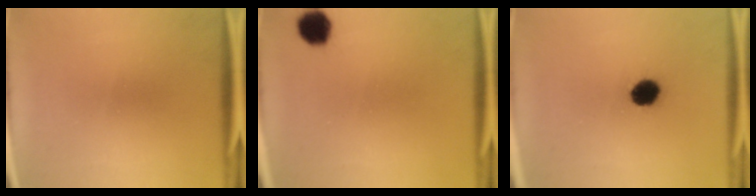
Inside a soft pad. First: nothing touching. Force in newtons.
{"total": 5.0}
{"total": 6.0}